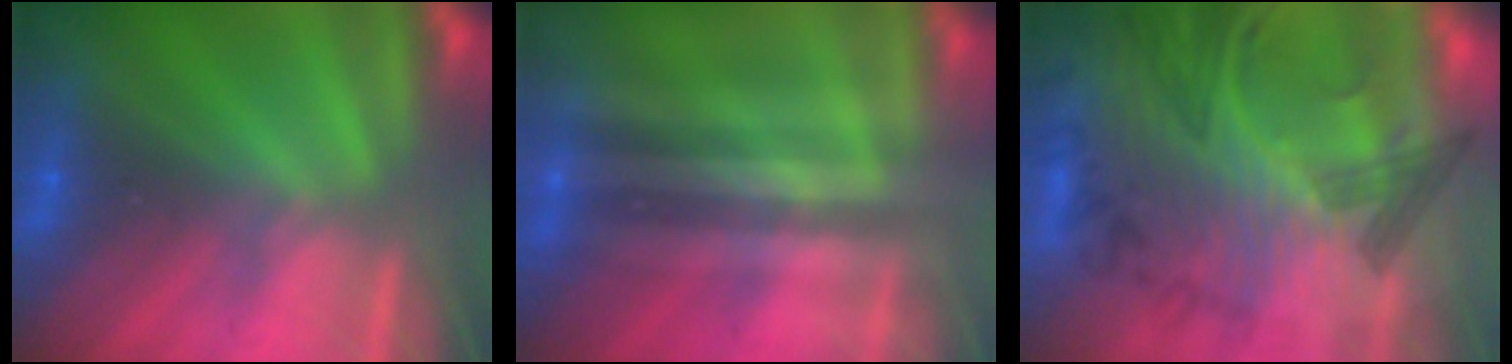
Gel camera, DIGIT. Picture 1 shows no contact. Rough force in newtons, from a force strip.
{"total": 1.9}
{"total": 6.1}